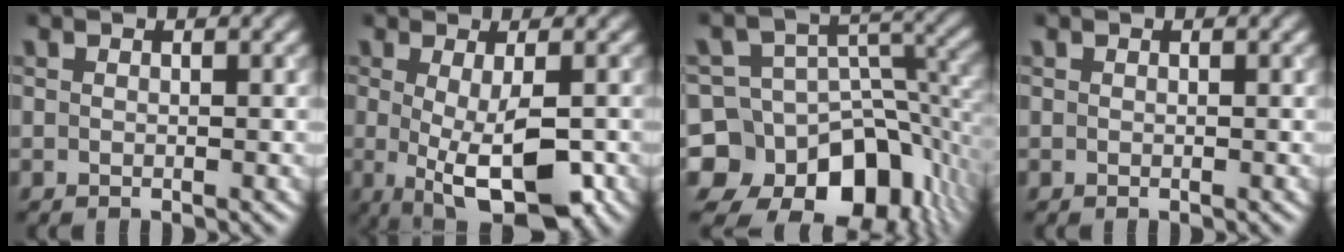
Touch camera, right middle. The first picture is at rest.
{"total": 6.8, "force": [-1.4, 2.2, 6.3], "torque": [-0.108, -0.018, -0.017]}
{"total": 16.1, "force": [-8.3, 11.8, 7.1], "torque": [-0.139, -0.007, -0.123]}
{"total": 0.0}